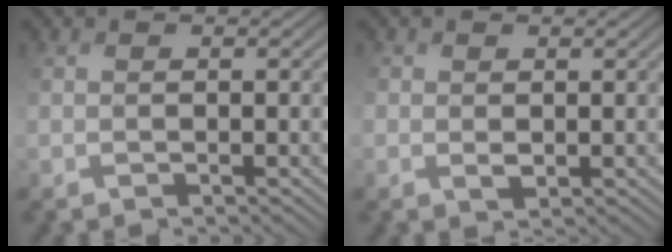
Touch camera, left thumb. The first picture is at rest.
{"total": 0.9, "force": [0.3, 0.8, 0.3], "torque": [-0.009, -0.002, 0.003]}